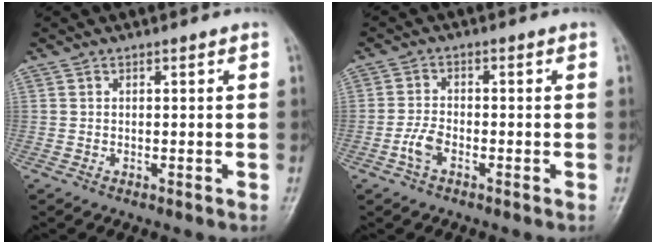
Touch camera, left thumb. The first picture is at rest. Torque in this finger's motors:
{"motor_torque": [-0.41, 0.44, 0.02, -0.03, 0.02]}